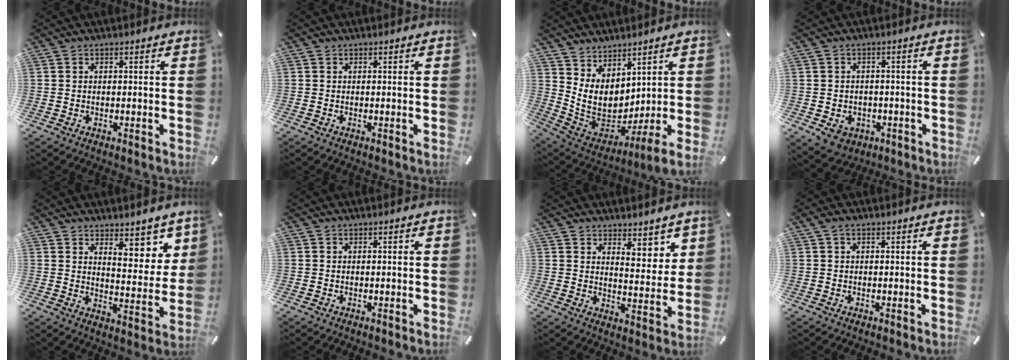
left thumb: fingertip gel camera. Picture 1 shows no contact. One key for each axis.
{"total": 0.0}
{"total": 7.7, "fx": 3.4, "fy": 4.7, "fz": 5.1, "tx": -0.130, "ty": -0.048, "tz": 0.069}
{"total": 5.3, "fx": -1.6, "fy": 4.6, "fz": 2.1, "tx": -0.026, "ty": 0.008, "tz": -0.028}
{"total": 8.8, "fx": 6.7, "fy": 4.6, "fz": 3.3, "tx": -0.012, "ty": -0.063, "tz": 0.114}
{"total": 0.0}
{"total": 6.9, "fx": 5.4, "fy": 3.8, "fz": 2.1, "tx": 0.000, "ty": -0.054, "tz": 0.091}
{"total": 0.9, "fx": 0.2, "fy": 0.4, "fz": 0.8, "tx": -0.017, "ty": 0.002, "tz": 0.004}